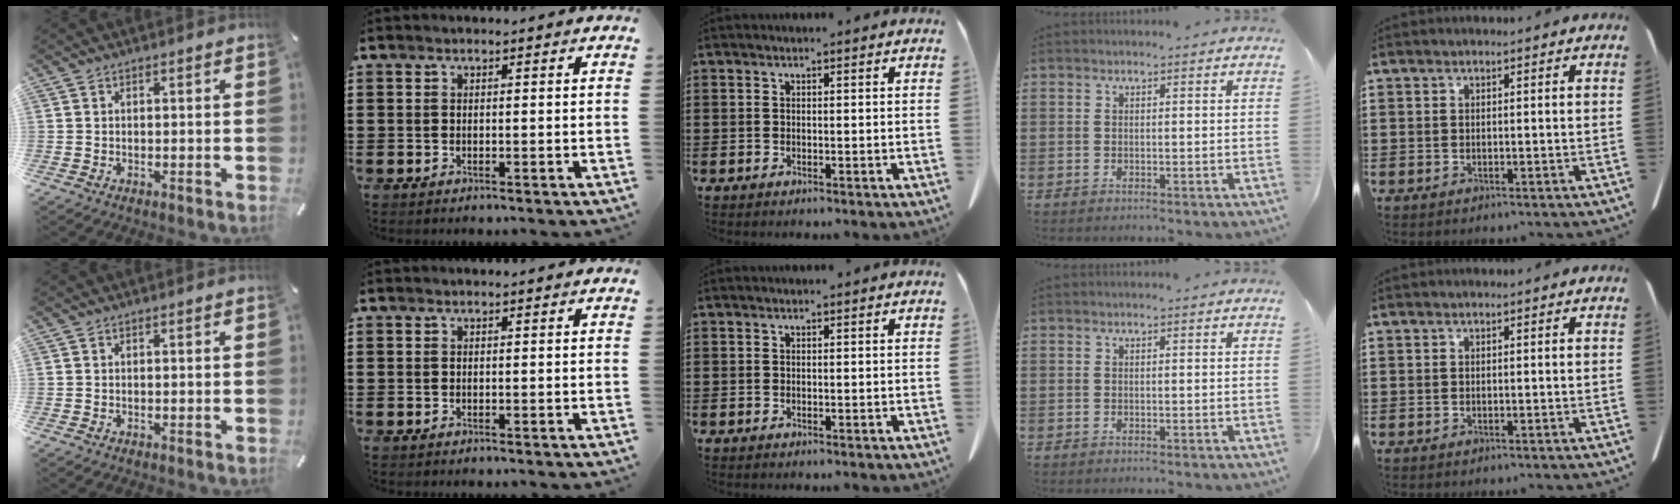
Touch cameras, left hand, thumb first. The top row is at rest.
{}